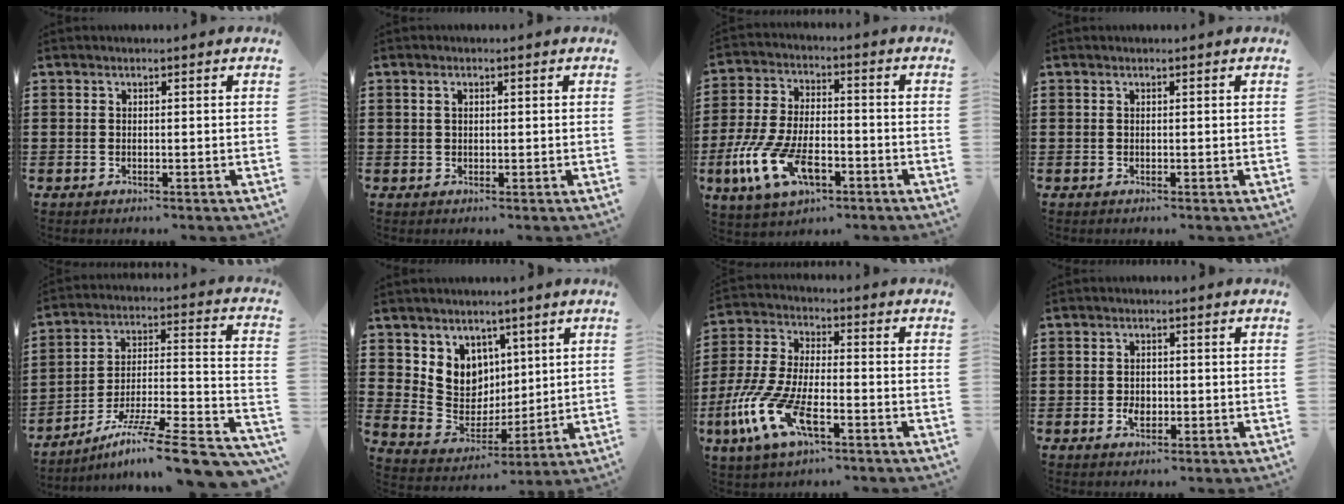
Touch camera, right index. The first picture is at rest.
{"total": 1.2, "force": [0.4, 0.8, 0.8], "torque": [-0.018, 0.008, 0.006]}
{"total": 11.4, "force": [-5.3, 5.5, 8.5], "torque": [-0.203, -0.001, -0.101]}
{"total": 0.0}
{"total": 11.4, "force": [-8.4, 0.5, 7.7], "torque": [-0.112, 0.006, -0.153]}
{"total": 7.8, "force": [3.4, 7.0, 0.7], "torque": [-0.054, -0.033, 0.070]}
{"total": 11.4, "force": [-5.4, 4.6, 8.9], "torque": [-0.220, -0.010, -0.108]}
{"total": 2.1, "force": [-0.6, 1.3, 1.5], "torque": [-0.028, 0.002, -0.009]}